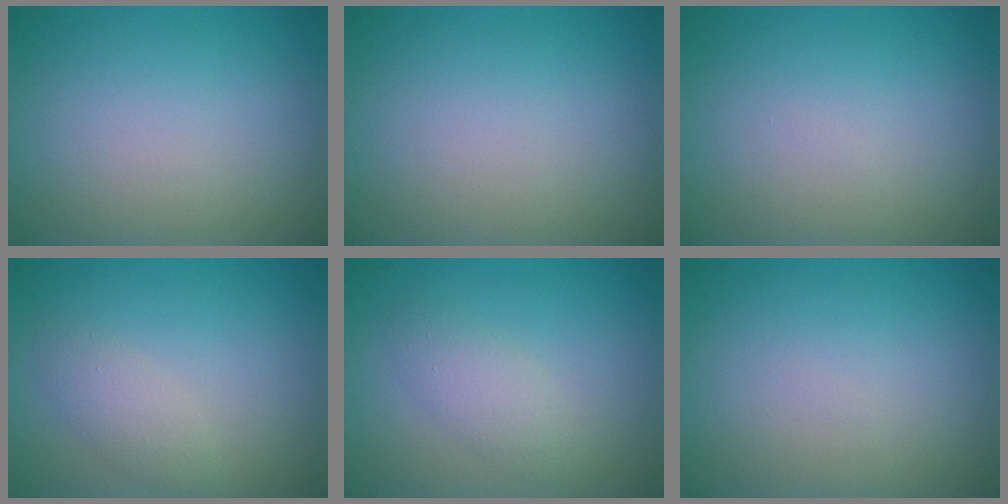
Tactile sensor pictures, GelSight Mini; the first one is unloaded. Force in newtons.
{"total": 0.0}
{"total": 0.0}
{"total": 1.9, "press": 1.9, "slide": 0.0}
{"total": 2.3, "press": 2.3, "slide": 0.2}
{"total": 0.0}